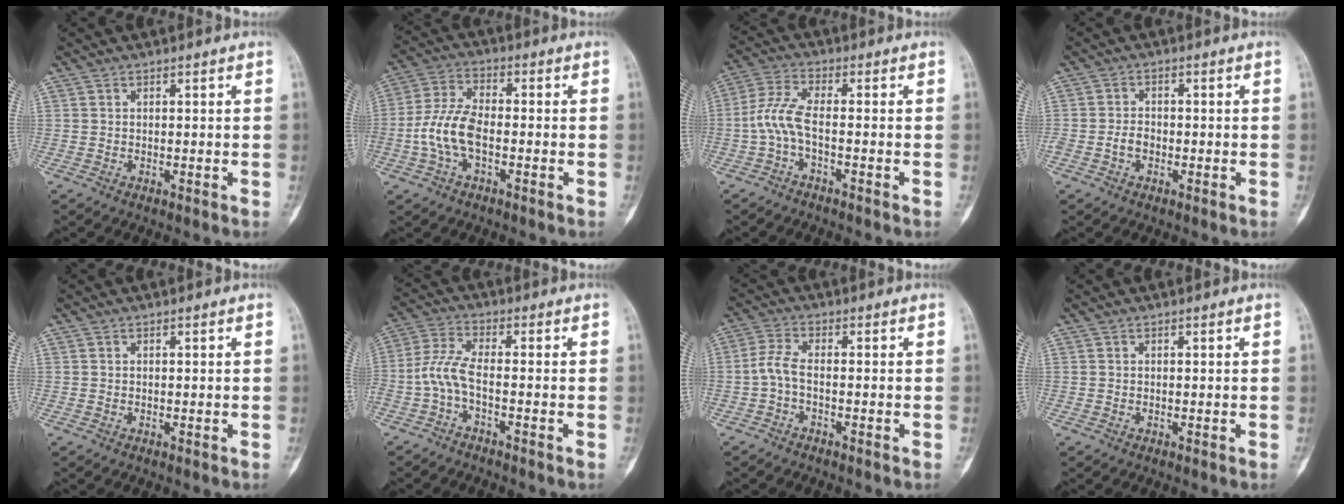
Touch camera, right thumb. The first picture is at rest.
{"total": 9.6, "force": [-2.3, 5.3, 7.7], "torque": [-0.164, 0.029, -0.052]}
{"total": 6.1, "force": [-2.0, 2.3, 5.3], "torque": [-0.126, 0.030, -0.047]}
{"total": 2.9, "force": [-1.1, 2.1, 1.6], "torque": [-0.019, 0.010, -0.024]}
{"total": 0.0}
{"total": 6.0, "force": [-2.6, 2.0, 5.0], "torque": [-0.121, 0.033, -0.059]}
{"total": 3.8, "force": [-1.3, 1.8, 3.0], "torque": [-0.070, 0.016, -0.036]}
{"total": 0.0}